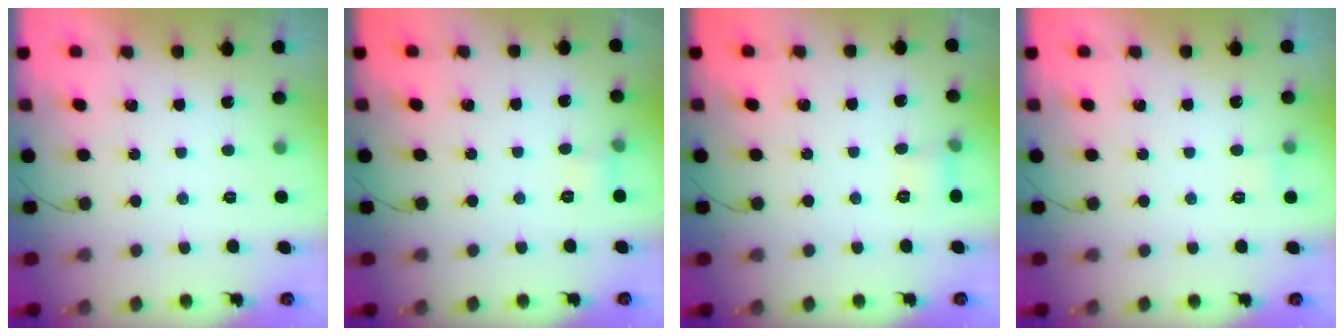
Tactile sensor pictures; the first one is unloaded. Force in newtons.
{"total": 4.7, "press": 4.5, "slide": 1.5}
{"total": 6.1, "press": 5.8, "slide": 2.1}
{"total": 3.1, "press": 3.0, "slide": 0.8}